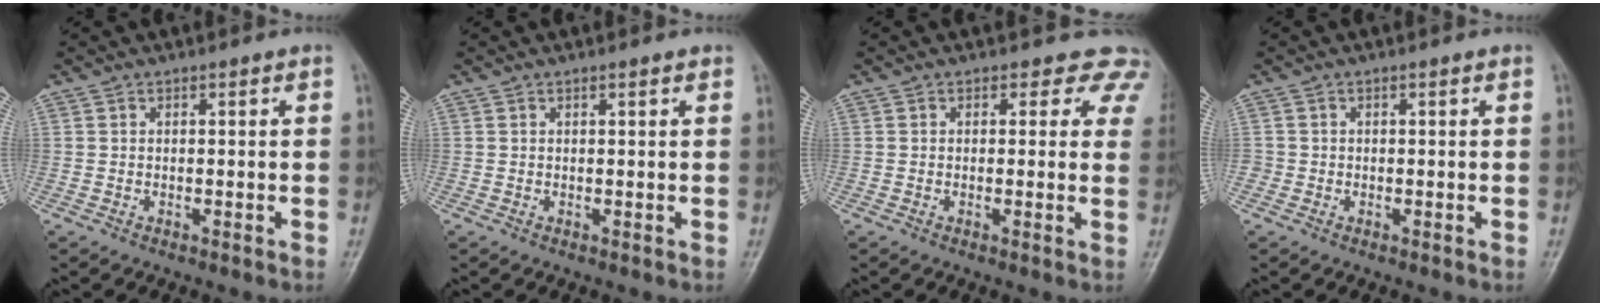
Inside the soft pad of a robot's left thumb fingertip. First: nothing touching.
{"total": 0.8, "force": [0.5, 0.2, 0.5], "torque": [-0.007, 0.000, 0.006]}
{"total": 5.8, "force": [4.5, 3.6, 1.1], "torque": [0.032, -0.014, 0.021]}
{"total": 1.0, "force": [-0.4, 0.9, 0.1], "torque": [0.004, 0.004, -0.012]}